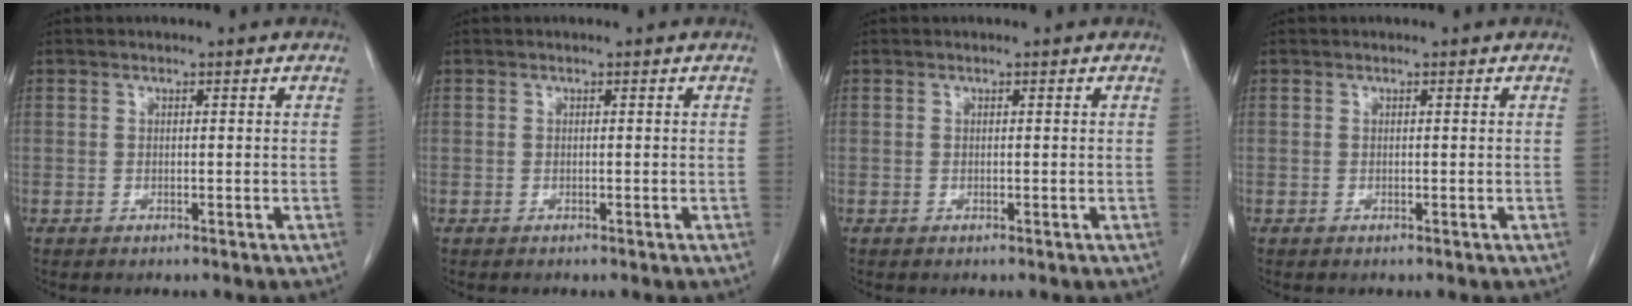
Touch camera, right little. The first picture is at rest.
{"total": 0.0}
{"total": 0.0}
{"total": 0.0}